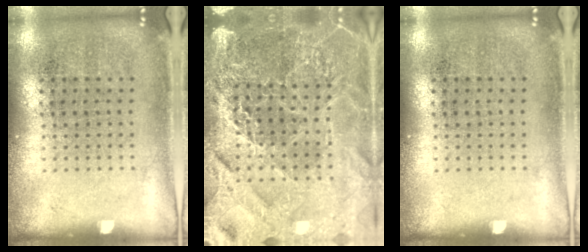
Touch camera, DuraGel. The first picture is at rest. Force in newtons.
{"total": 5.3, "press": 4.8, "slide": 2.3}
{"total": 0.0}